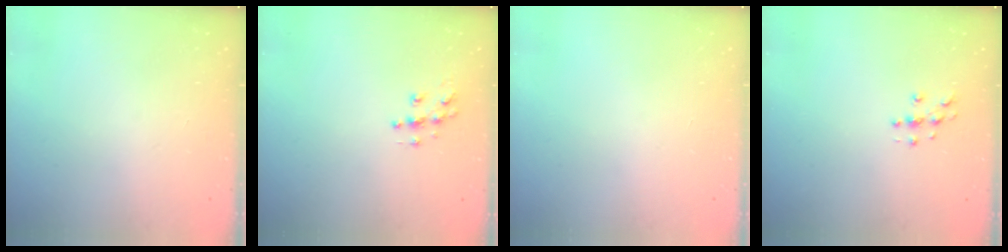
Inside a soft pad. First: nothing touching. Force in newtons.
{"total": 6.1, "press": 6.1, "slide": 0.3}
{"total": 0.0}
{"total": 4.6, "press": 4.6, "slide": 0.4}